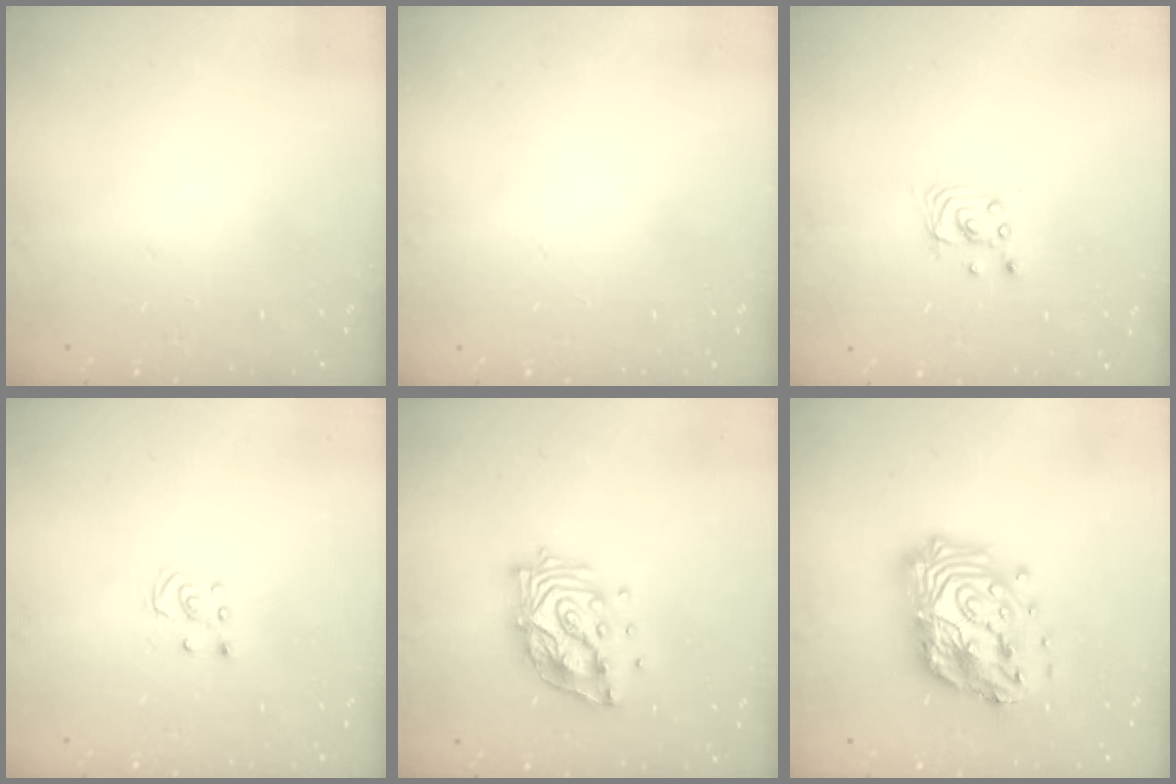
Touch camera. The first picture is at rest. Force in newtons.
{"total": 0.0}
{"total": 2.5, "press": 2.5, "slide": 0.1}
{"total": 2.5, "press": 2.5, "slide": 0.2}
{"total": 13.7, "press": 13.7, "slide": 1.2}
{"total": 20.7, "press": 20.7, "slide": 1.9}